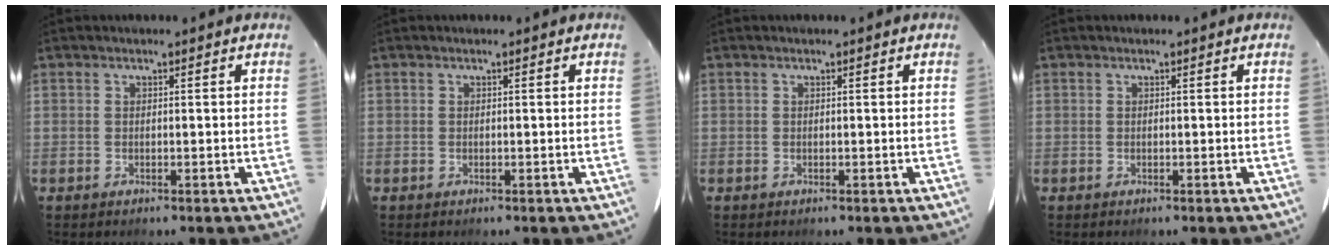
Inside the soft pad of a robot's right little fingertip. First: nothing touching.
{"total": 0.0}
{"total": 0.0}
{"total": 0.0}